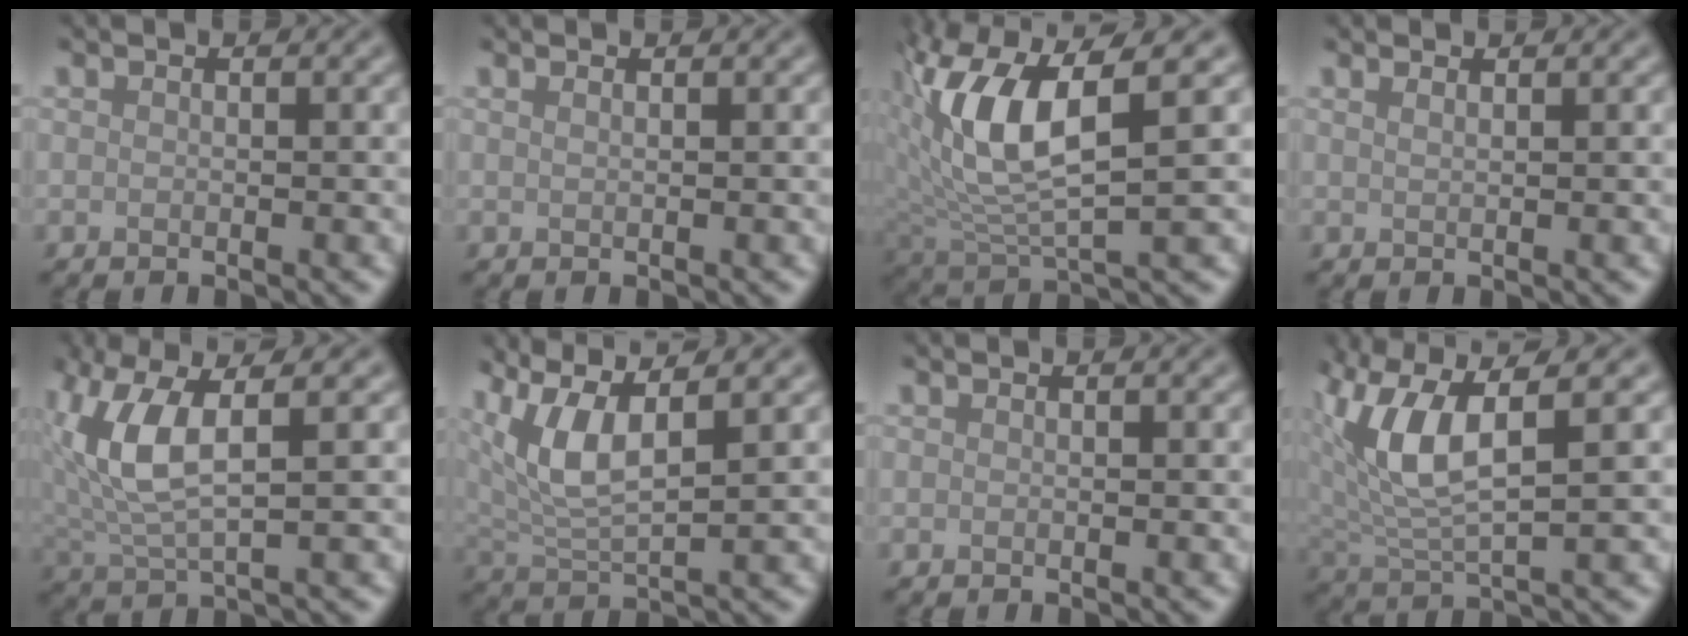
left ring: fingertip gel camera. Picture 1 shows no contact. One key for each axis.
{"total": 0.9, "fx": 0.6, "fy": 0.3, "fz": 0.5, "tx": -0.003, "ty": -0.003, "tz": 0.002}
{"total": 8.8, "fx": 2.3, "fy": 3.5, "fz": 7.8, "tx": -0.172, "ty": 0.000, "tz": 0.039}
{"total": 1.2, "fx": 0.9, "fy": 0.5, "fz": 0.7, "tx": -0.002, "ty": -0.003, "tz": 0.004}
{"total": 6.0, "fx": 1.4, "fy": 2.2, "fz": 5.4, "tx": -0.129, "ty": 0.002, "tz": 0.030}
{"total": 6.4, "fx": 2.7, "fy": 2.1, "fz": 5.4, "tx": -0.123, "ty": 0.005, "tz": 0.055}
{"total": 0.0}
{"total": 6.8, "fx": 2.1, "fy": 2.6, "fz": 5.9, "tx": -0.136, "ty": 0.001, "tz": 0.039}